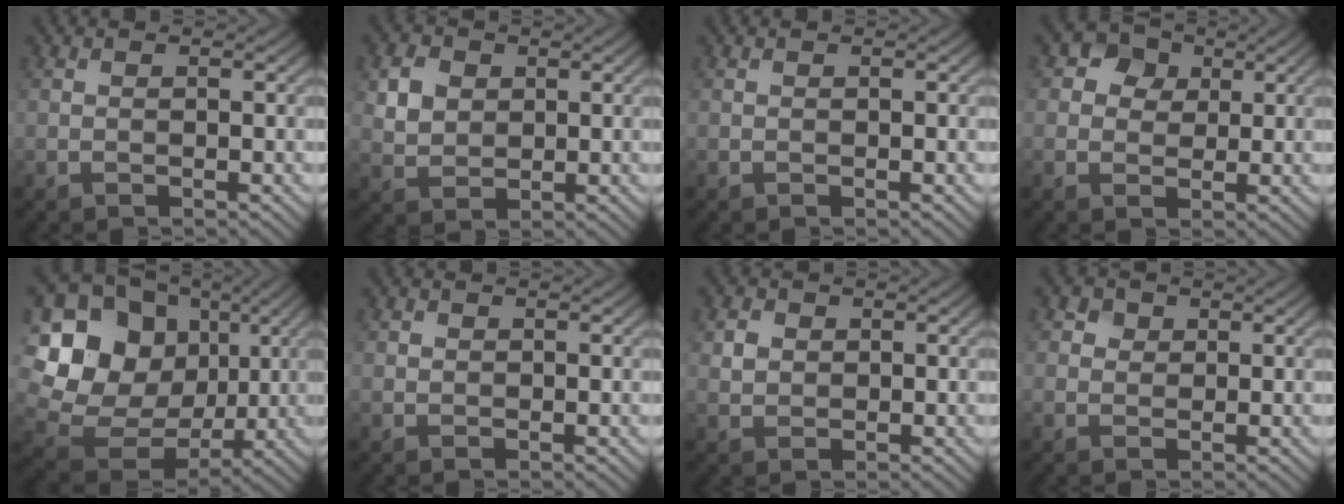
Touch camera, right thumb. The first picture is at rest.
{"total": 4.3, "force": [1.5, 3.4, 2.2], "torque": [-0.055, 0.001, 0.029]}
{"total": 0.0}
{"total": 4.3, "force": [1.7, 3.6, 1.8], "torque": [-0.036, 0.004, 0.022]}
{"total": 19.1, "force": [4.5, 15.9, 9.5], "torque": [-0.255, 0.038, 0.099]}
{"total": 0.7, "force": [0.3, 0.6, 0.2], "torque": [-0.003, -0.003, 0.006]}
{"total": 2.2, "force": [0.6, 1.8, 1.0], "torque": [-0.024, -0.001, 0.010]}
{"total": 2.4, "force": [1.2, 1.8, 0.9], "torque": [-0.017, -0.007, 0.018]}